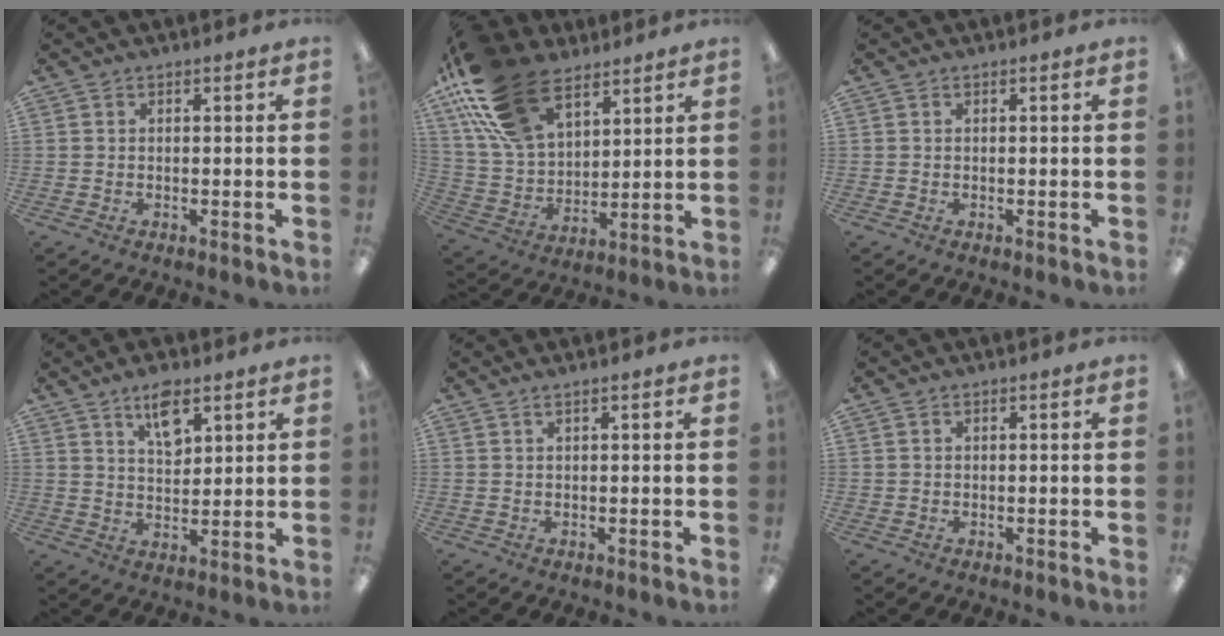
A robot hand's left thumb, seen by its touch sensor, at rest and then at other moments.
{"total": 22.5, "force": [13.9, 12.3, 12.8], "torque": [-0.282, -0.056, 0.260]}
{"total": 0.0}
{"total": 7.4, "force": [4.9, 3.4, 4.5], "torque": [-0.059, -0.024, 0.081]}
{"total": 1.0, "force": [0.6, 0.0, 0.7], "torque": [-0.015, -0.001, 0.012]}
{"total": 0.7, "force": [0.3, 0.6, 0.2], "torque": [-0.004, 0.004, 0.005]}